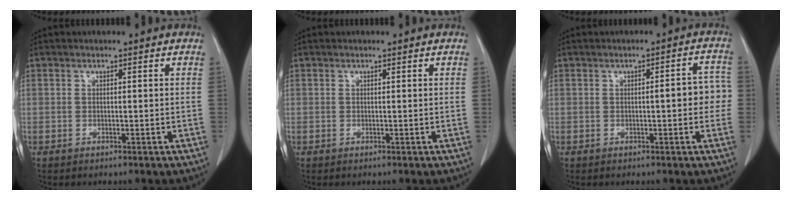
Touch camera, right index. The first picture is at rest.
{"total": 0.0}
{"total": 4.4, "force": [-0.4, 1.1, 4.3], "torque": [-0.047, 0.018, -0.007]}